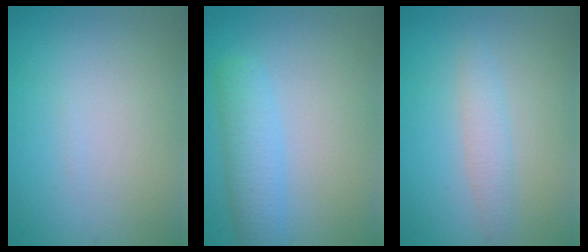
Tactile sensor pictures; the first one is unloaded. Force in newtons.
{"total": 3.8, "press": 3.8, "slide": 0.2}
{"total": 2.0, "press": 2.0, "slide": 0.0}